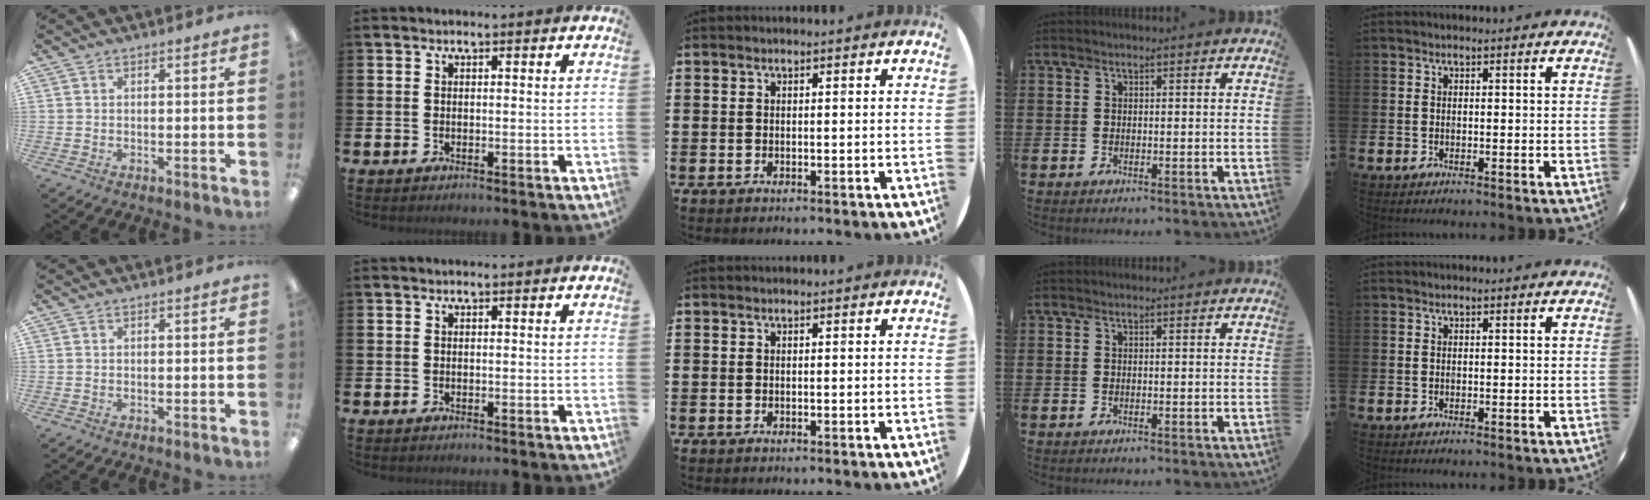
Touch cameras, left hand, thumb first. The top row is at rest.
{}